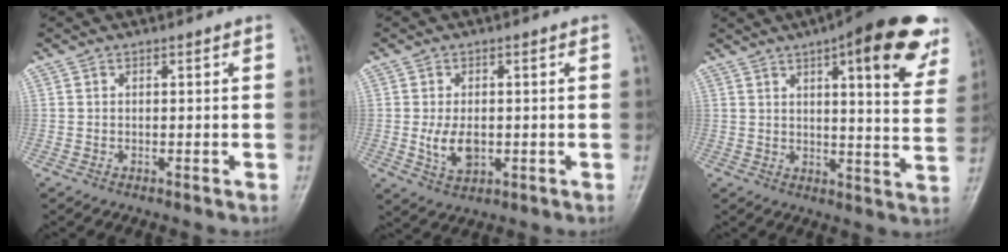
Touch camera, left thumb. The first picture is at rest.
{"total": 5.5, "force": [-0.4, 3.4, 4.3], "torque": [-0.075, -0.010, 0.000]}
{"total": 19.7, "force": [10.3, 5.5, 15.9], "torque": [-0.176, -0.032, 0.126]}